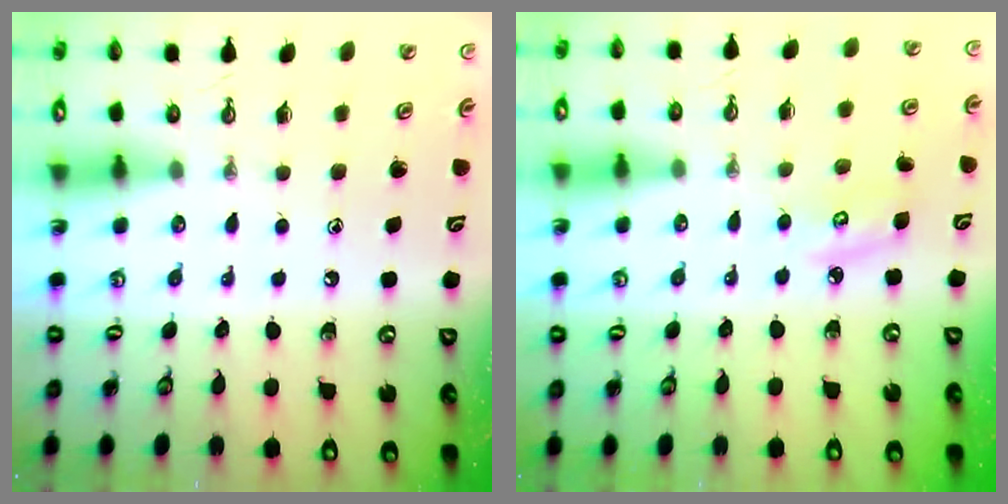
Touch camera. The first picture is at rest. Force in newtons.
{"total": 4.8, "press": 4.8, "slide": 0.4}